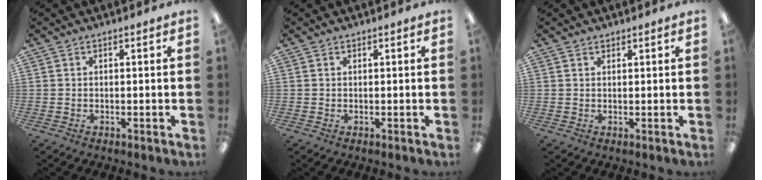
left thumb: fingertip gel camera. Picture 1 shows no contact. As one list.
[{"total": 0.0}, {"total": 0.9, "force": [0.8, 0.3, 0.0], "torque": [0.000, 0.000, 0.015]}]